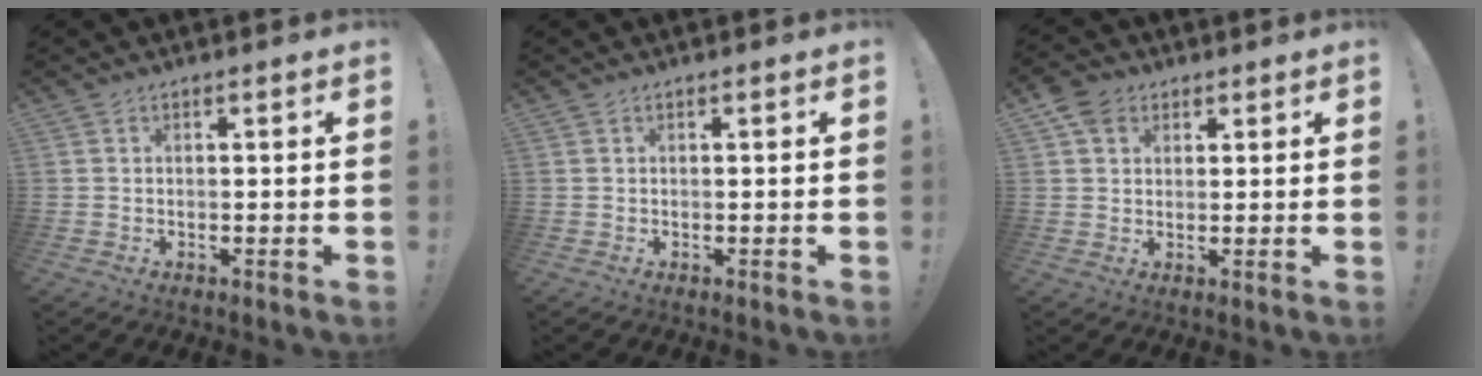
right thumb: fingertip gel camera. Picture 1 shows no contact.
{"total": 0.0}
{"total": 5.7, "force": [2.7, 4.6, 2.0], "torque": [-0.032, -0.005, 0.054]}